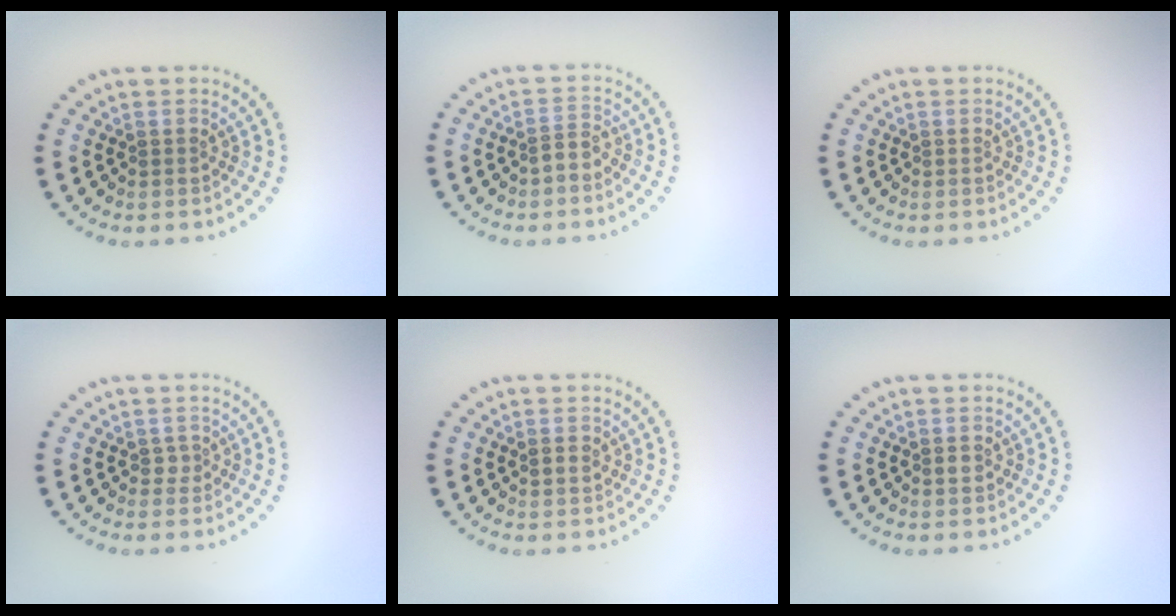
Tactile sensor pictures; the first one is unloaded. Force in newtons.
{"total": 1.7, "press": 1.2, "slide": 1.2}
{"total": 0.0}
{"total": 0.9, "press": 0.6, "slide": 0.7}
{"total": 1.1, "press": 1.0, "slide": 0.4}
{"total": 0.6, "press": 0.6, "slide": 0.2}